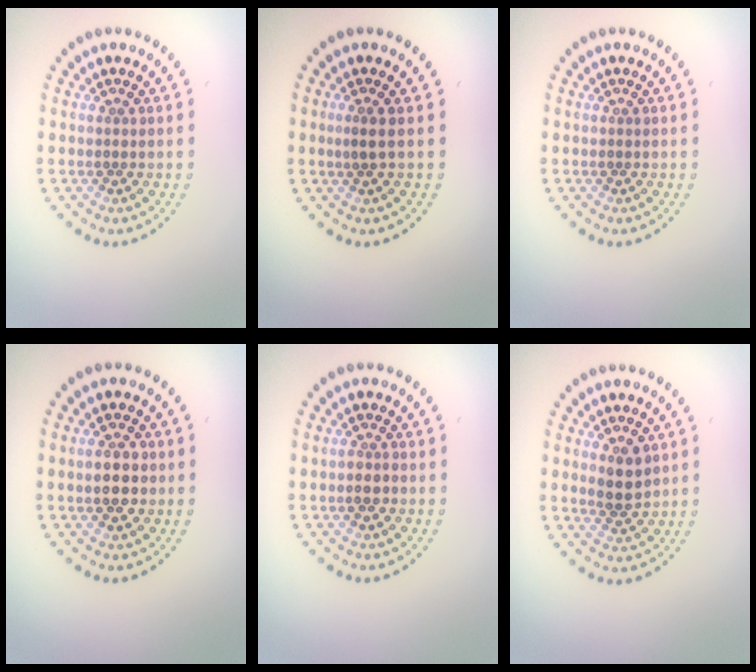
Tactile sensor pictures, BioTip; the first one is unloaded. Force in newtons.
{"total": 1.3, "press": 0.9, "slide": 0.9}
{"total": 0.0}
{"total": 2.3, "press": 2.3, "slide": 0.2}
{"total": 1.3, "press": 1.2, "slide": 0.5}
{"total": 2.6, "press": 2.5, "slide": 0.9}